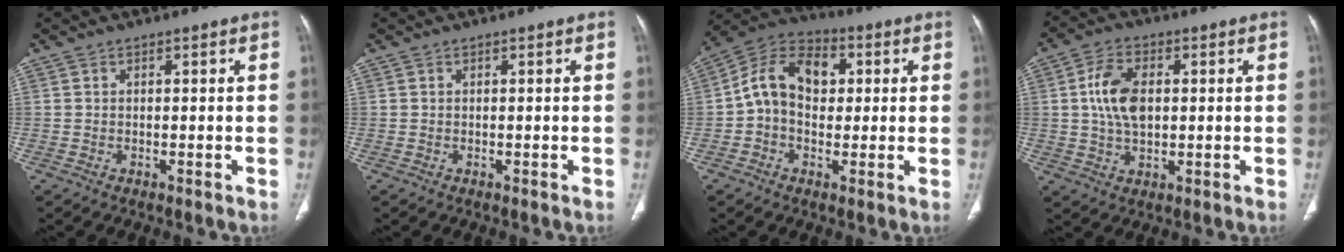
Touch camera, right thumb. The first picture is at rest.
{"total": 0.0}
{"total": 12.2, "force": [1.3, 8.7, 8.5], "torque": [-0.129, 0.030, 0.010]}
{"total": 9.7, "force": [1.2, 6.1, 7.4], "torque": [-0.129, 0.001, 0.023]}